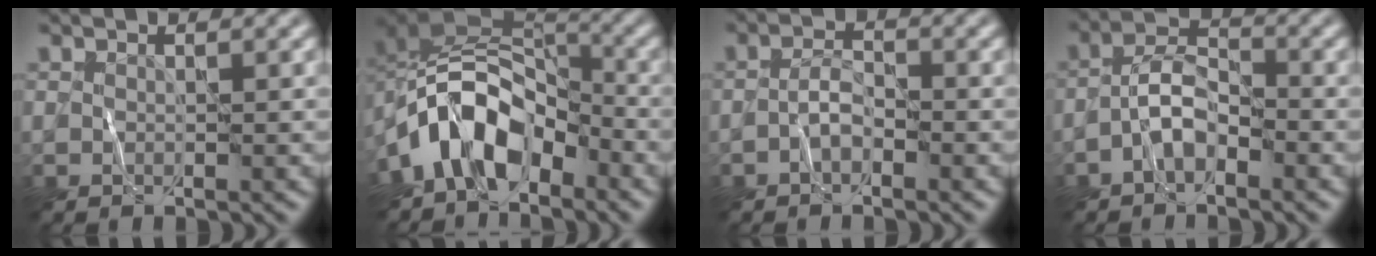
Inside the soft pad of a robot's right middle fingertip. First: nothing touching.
{"total": 8.6, "force": [-4.1, 5.3, 5.4], "torque": [-0.080, 0.013, -0.094]}
{"total": 1.7, "force": [-0.9, 0.8, 1.2], "torque": [-0.021, 0.007, -0.022]}
{"total": 3.3, "force": [-1.8, 1.5, 2.3], "torque": [-0.038, 0.015, -0.045]}